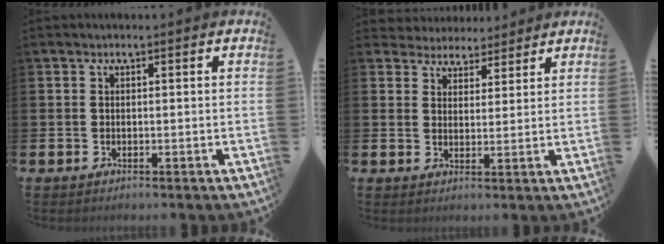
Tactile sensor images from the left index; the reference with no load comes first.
{"total": 4.1, "force": [3.8, 1.4, -0.7], "torque": [0.004, -0.026, 0.066]}